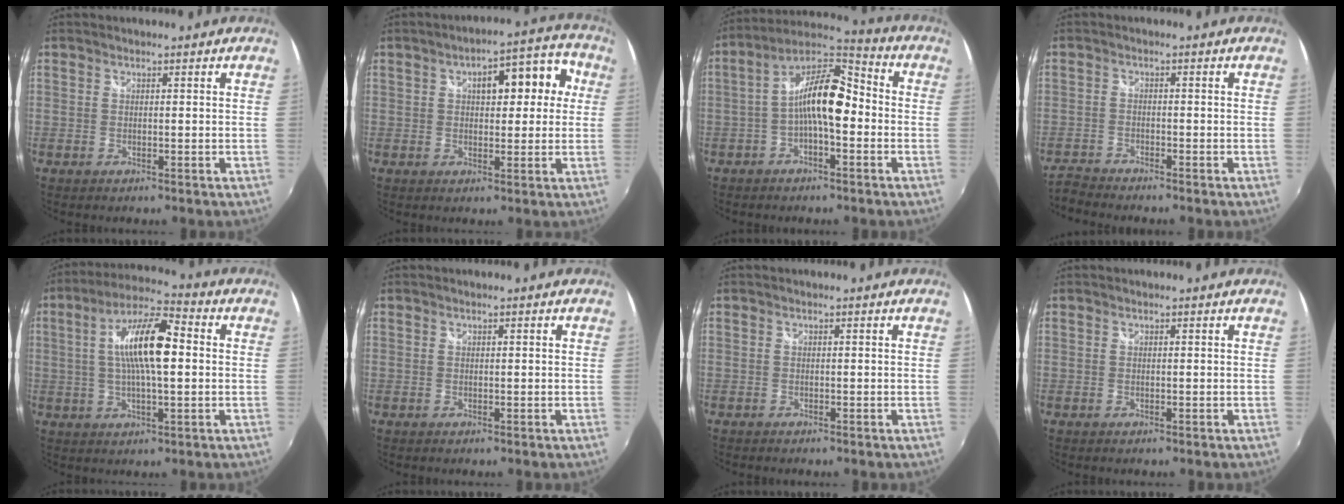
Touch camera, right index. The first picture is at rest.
{"total": 9.8, "force": [2.0, 4.8, 8.3], "torque": [-0.126, 0.029, 0.030]}
{"total": 11.5, "force": [-1.8, 4.2, 10.5], "torque": [-0.197, 0.029, -0.040]}
{"total": 3.0, "force": [-3.0, 0.0, 0.1], "torque": [-0.014, -0.013, -0.064]}
{"total": 13.2, "force": [1.5, 3.6, 12.6], "torque": [-0.232, 0.016, 0.020]}
{"total": 0.0}
{"total": 0.6, "force": [-0.5, 0.2, 0.0], "torque": [-0.002, -0.004, -0.012]}
{"total": 0.0}